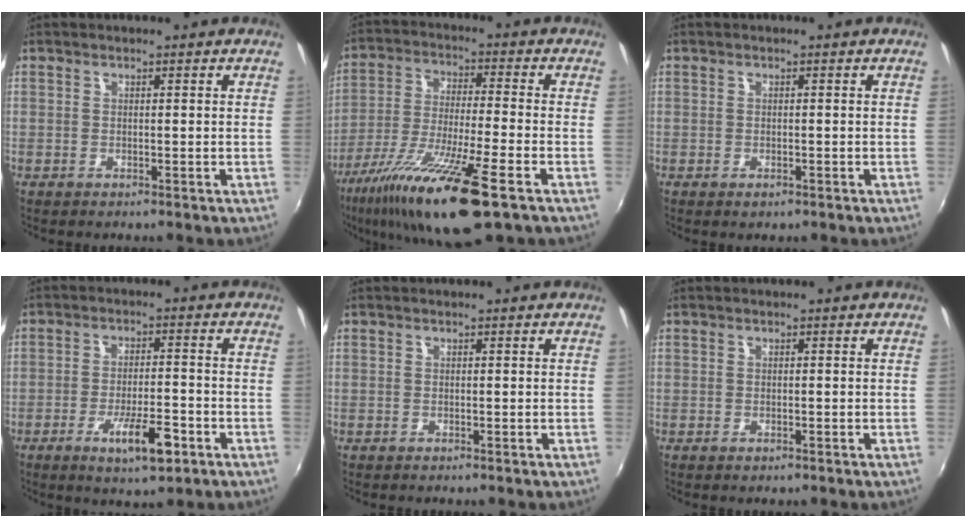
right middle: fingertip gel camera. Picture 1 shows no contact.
{"total": 17.8, "force": [-11.0, 1.5, 13.9], "torque": [-0.274, -0.046, -0.199]}
{"total": 0.7, "force": [-0.4, 0.5, 0.3], "torque": [-0.004, -0.002, -0.007]}
{"total": 10.7, "force": [-5.1, 2.6, 9.0], "torque": [-0.165, -0.016, -0.077]}
{"total": 0.0}
{"total": 0.0}